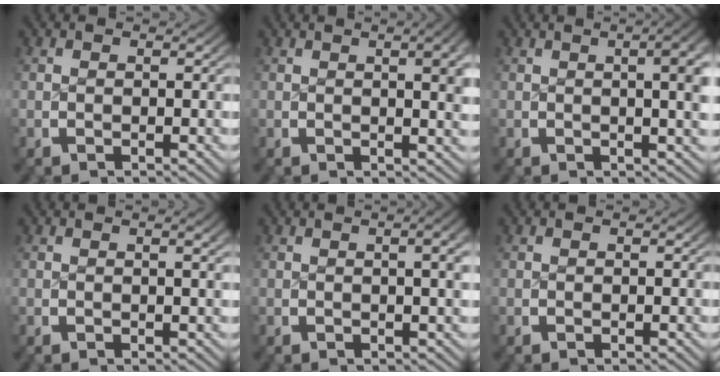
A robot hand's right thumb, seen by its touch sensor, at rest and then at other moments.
{"total": 3.9, "force": [0.9, 1.2, 3.6], "torque": [-0.034, 0.002, 0.014]}
{"total": 6.7, "force": [1.6, 2.6, 5.9], "torque": [-0.053, 0.017, 0.016]}
{"total": 1.0, "force": [0.3, 0.0, 0.9], "torque": [-0.011, 0.003, 0.006]}
{"total": 3.2, "force": [0.6, 0.9, 3.0], "torque": [-0.029, 0.010, 0.009]}
{"total": 0.0}